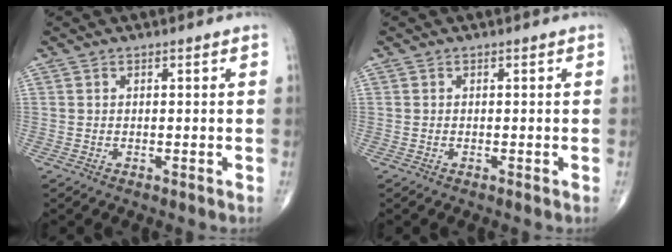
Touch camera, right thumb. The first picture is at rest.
{"total": 0.0}